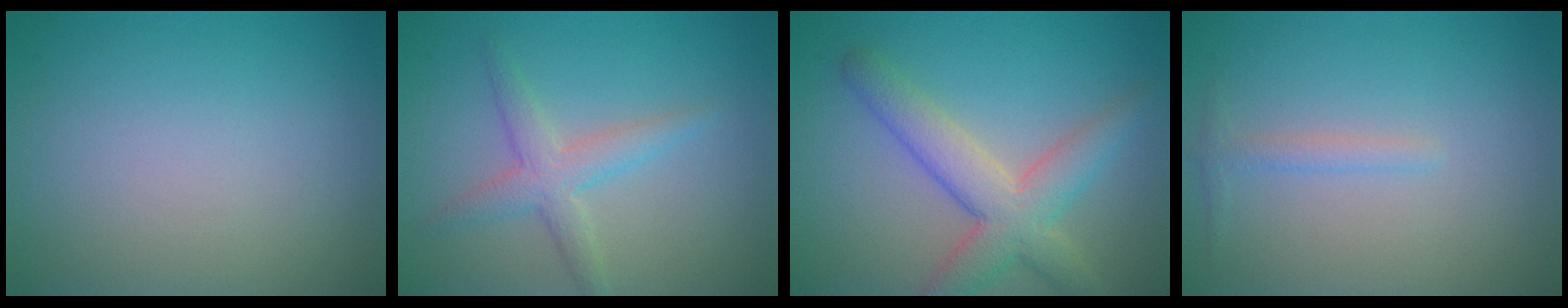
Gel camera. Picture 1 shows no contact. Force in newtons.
{"total": 2.9, "press": 2.9, "slide": 0.1}
{"total": 5.6, "press": 5.6, "slide": 0.2}
{"total": 1.1, "press": 1.1, "slide": 0.0}